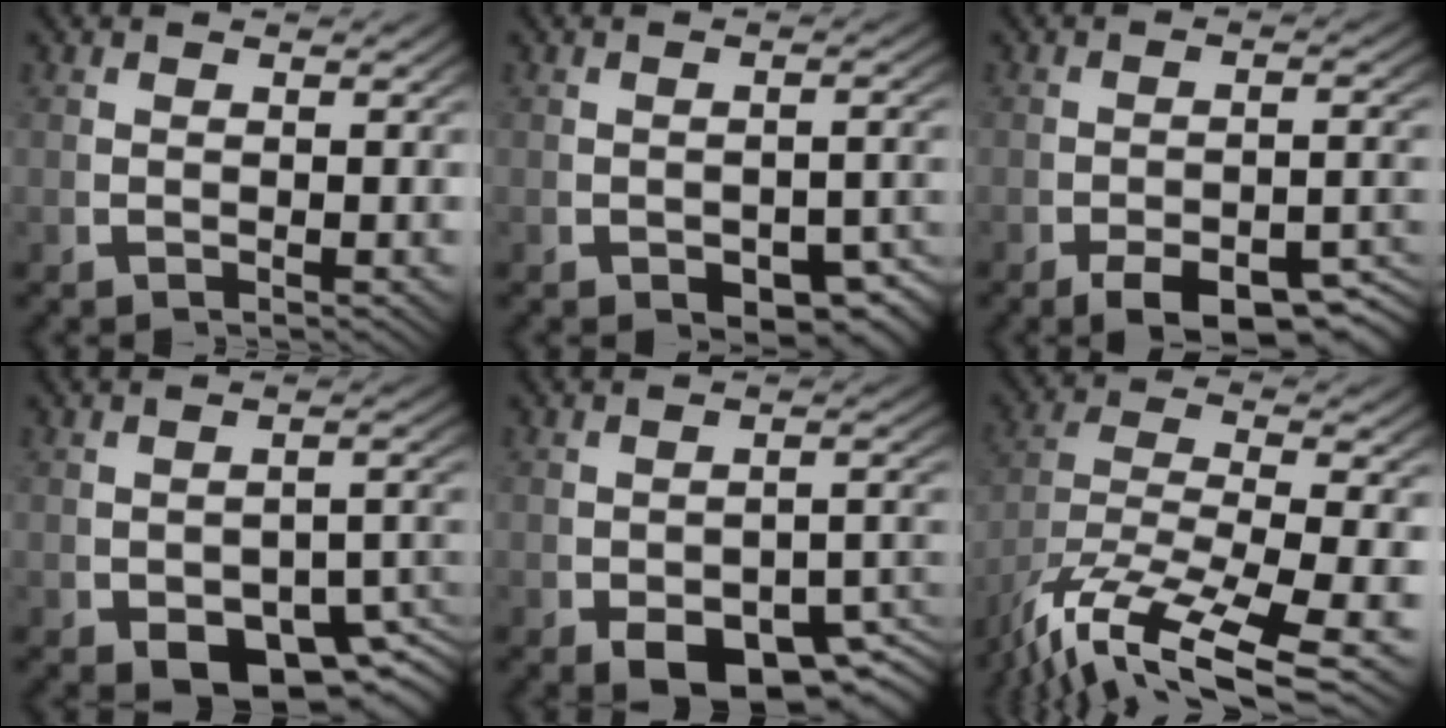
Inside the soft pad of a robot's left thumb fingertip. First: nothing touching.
{"total": 4.2, "force": [-1.9, 2.2, 3.0], "torque": [-0.044, -0.022, -0.018]}
{"total": 6.0, "force": [-3.8, 2.4, 4.0], "torque": [-0.055, -0.018, -0.051]}
{"total": 7.0, "force": [-3.6, 3.7, 4.8], "torque": [-0.075, -0.032, -0.035]}
{"total": 6.9, "force": [-3.6, 3.4, 4.8], "torque": [-0.073, -0.029, -0.040]}
{"total": 10.7, "force": [-2.6, 6.2, 8.2], "torque": [-0.193, -0.046, -0.014]}